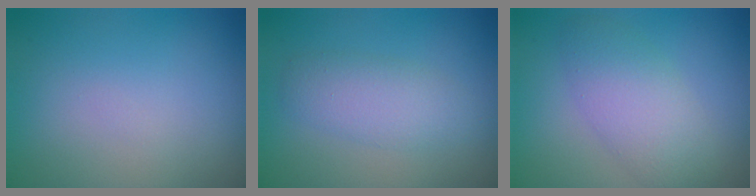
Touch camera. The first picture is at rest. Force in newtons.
{"total": 3.0, "press": 3.0, "slide": 0.1}
{"total": 4.2, "press": 4.2, "slide": 0.1}